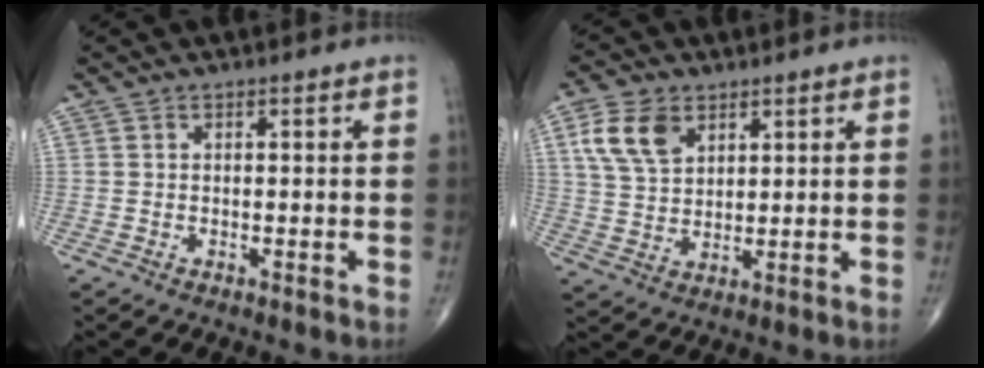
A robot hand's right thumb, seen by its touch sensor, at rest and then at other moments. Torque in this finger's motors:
{"motor_torque": [-0.94, 1.22, 0.80, 0.45, 0.08]}